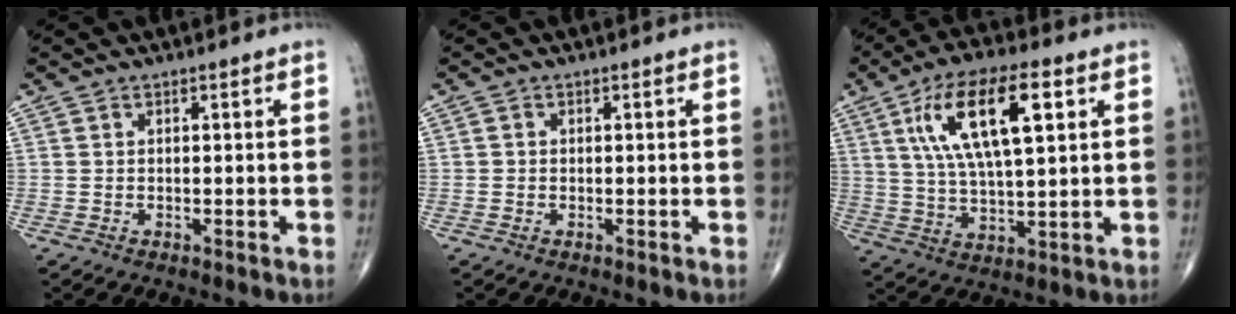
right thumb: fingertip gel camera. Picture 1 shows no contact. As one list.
[{"total": 0.5, "force": [-0.1, 0.5, 0.1], "torque": [0.000, 0.002, -0.003]}, {"total": 16.2, "force": [5.7, 5.8, 14.0], "torque": [-0.245, -0.002, 0.100]}]